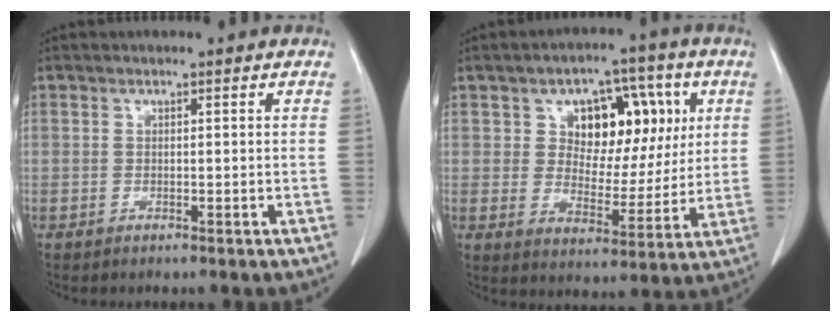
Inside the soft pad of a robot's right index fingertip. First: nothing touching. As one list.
[{"total": 12.2, "force": [3.9, 7.4, 8.9], "torque": [-0.114, 0.031, 0.065]}]